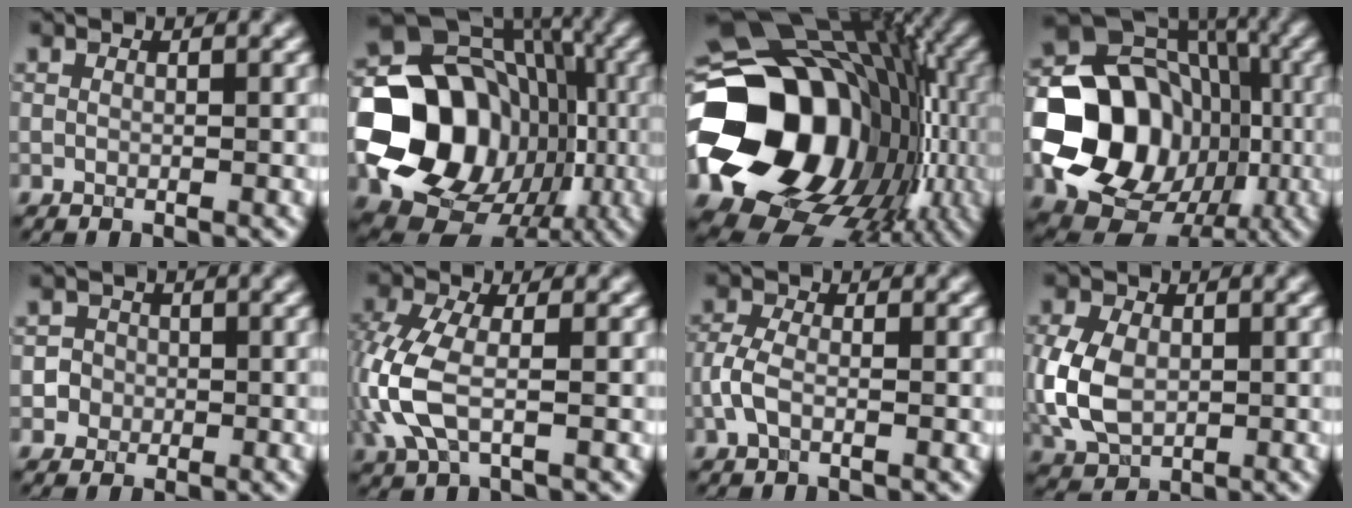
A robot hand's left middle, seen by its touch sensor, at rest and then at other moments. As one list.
[{"total": 16.8, "force": [-3.1, 14.0, 8.9], "torque": [-0.139, -0.016, -0.058]}, {"total": 20.5, "force": [-2.3, 16.9, 11.5], "torque": [-0.228, -0.046, -0.011]}, {"total": 14.7, "force": [-3.2, 12.0, 7.9], "torque": [-0.139, -0.009, -0.050]}, {"total": 2.3, "force": [-0.4, 2.3, 0.1], "torque": [0.023, 0.012, -0.010]}, {"total": 5.1, "force": [-1.2, 2.4, 4.3], "torque": [-0.119, 0.002, -0.021]}, {"total": 2.4, "force": [-1.0, 1.2, 1.8], "torque": [-0.044, 0.006, -0.022]}, {"total": 5.9, "force": [-0.5, 4.3, 4.0], "torque": [-0.106, -0.001, -0.005]}]